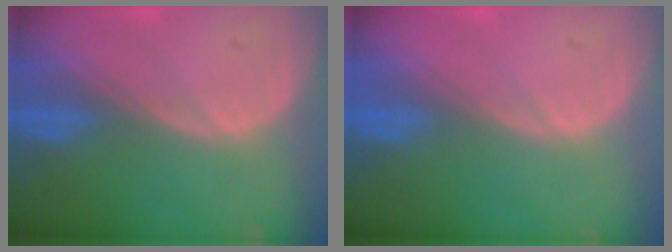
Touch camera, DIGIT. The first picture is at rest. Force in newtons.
{"total": 0.0}